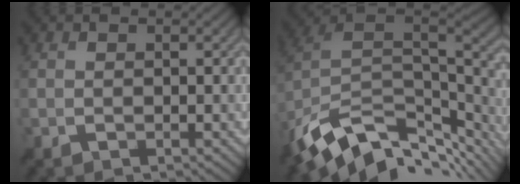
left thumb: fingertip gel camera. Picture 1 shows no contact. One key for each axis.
{"total": 13.6, "fx": -6.9, "fy": 7.0, "fz": 9.4, "tx": -0.218, "ty": -0.013, "tz": -0.114}